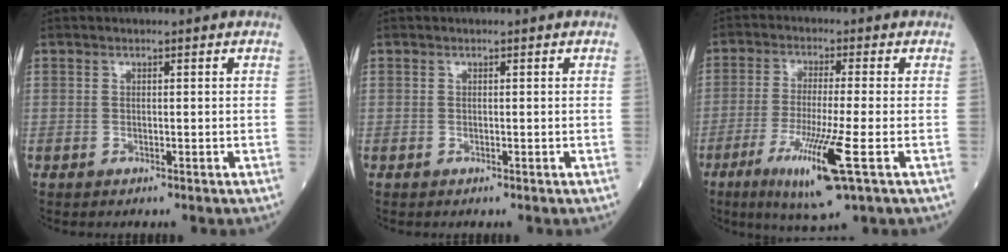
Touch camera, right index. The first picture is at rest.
{"total": 0.0}
{"total": 10.8, "force": [-4.7, -0.1, 9.7], "torque": [-0.186, -0.033, -0.083]}